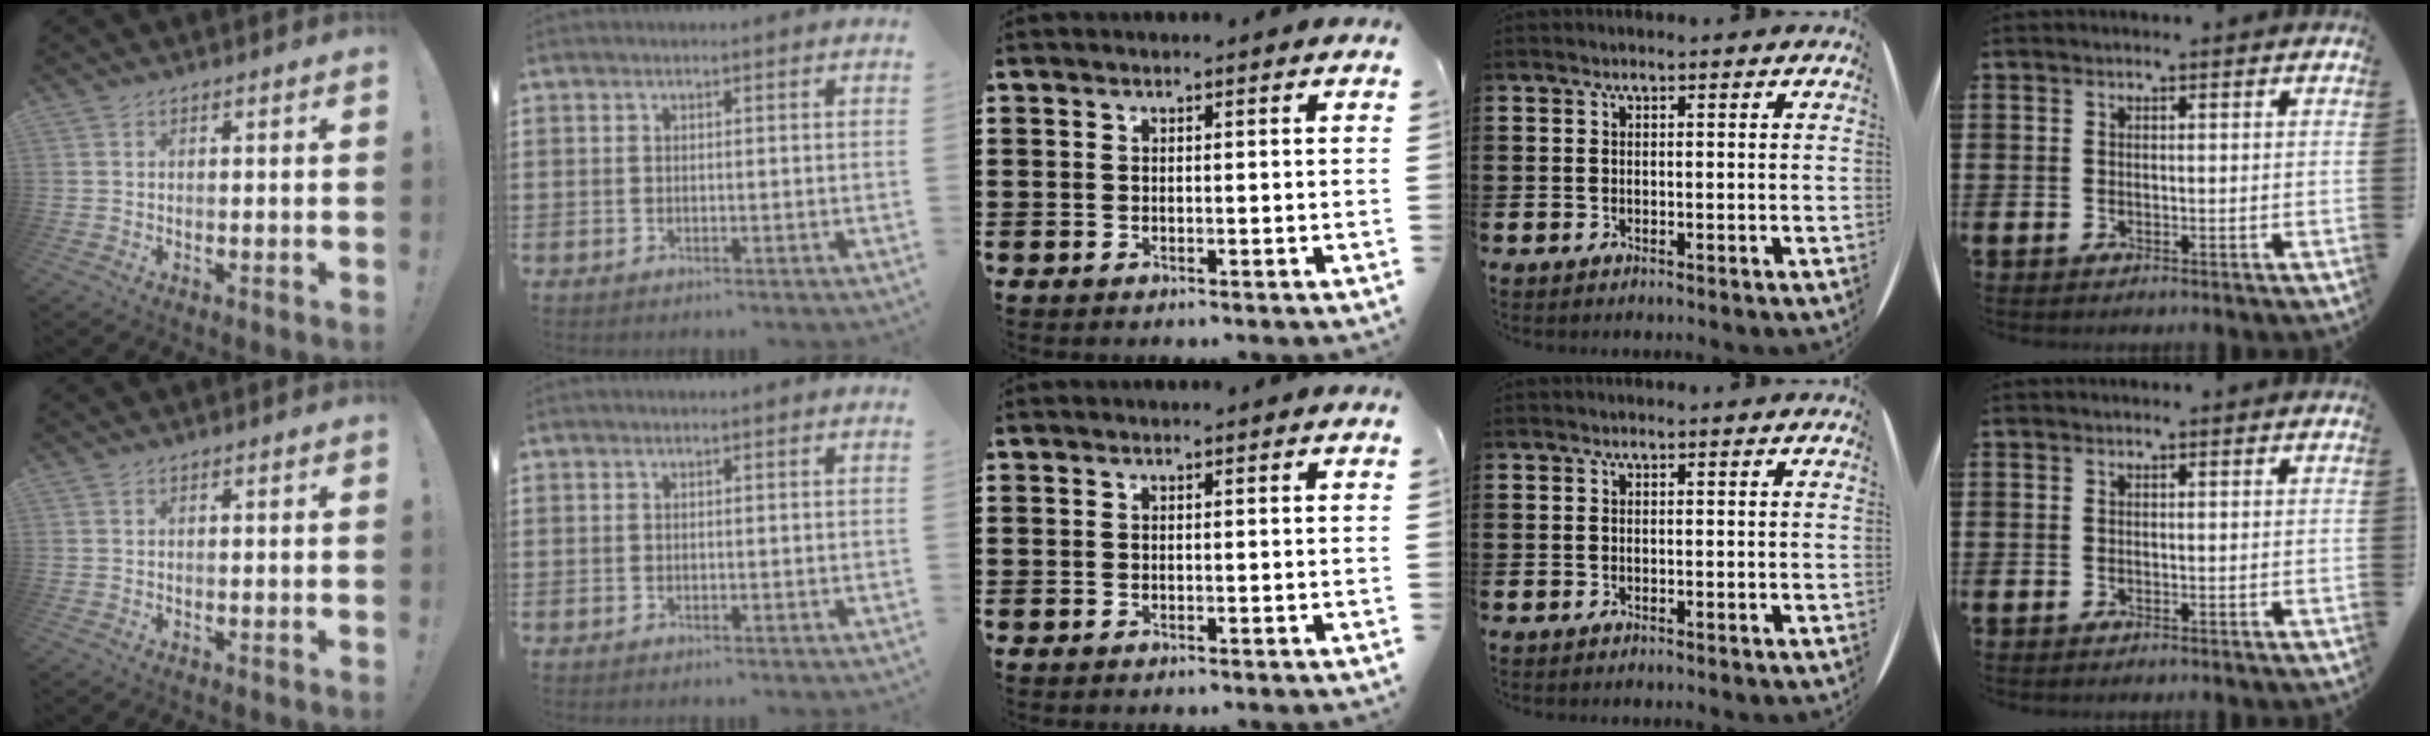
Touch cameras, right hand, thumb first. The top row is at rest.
{}